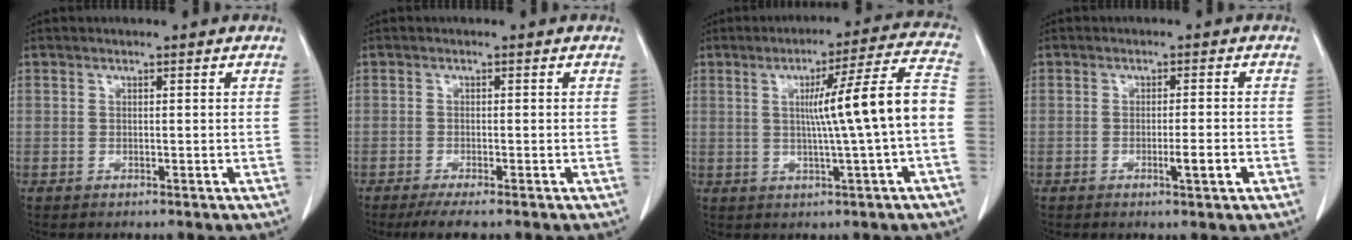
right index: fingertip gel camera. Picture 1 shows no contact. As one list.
[{"total": 3.5, "force": [-2.7, 0.0, 2.2], "torque": [-0.036, -0.009, -0.047]}, {"total": 12.4, "force": [-0.4, -1.4, 12.3], "torque": [-0.172, 0.016, -0.007]}, {"total": 3.0, "force": [-1.2, 0.0, 2.8], "torque": [-0.045, -0.003, -0.017]}]